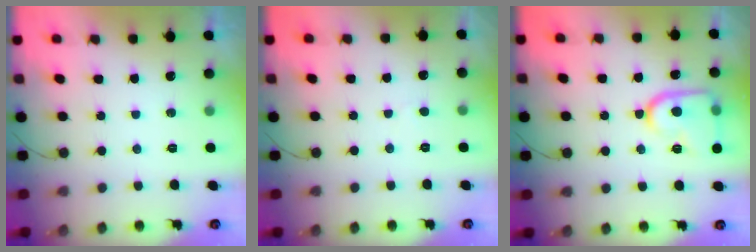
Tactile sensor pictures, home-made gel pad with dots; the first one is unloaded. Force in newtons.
{"total": 1.9, "press": 1.9, "slide": 0.2}
{"total": 15.2, "press": 15.1, "slide": 1.3}